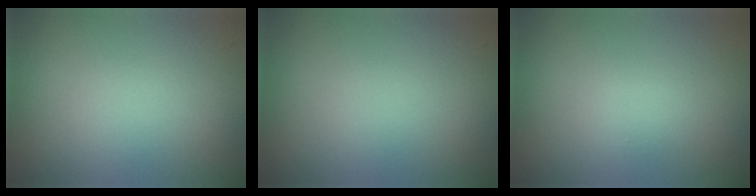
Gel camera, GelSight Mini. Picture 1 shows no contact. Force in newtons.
{"total": 0.0}
{"total": 0.8, "press": 0.8, "slide": 0.1}